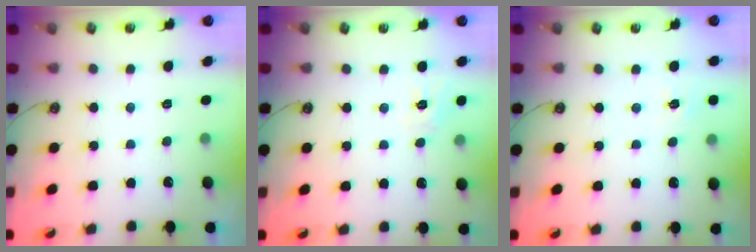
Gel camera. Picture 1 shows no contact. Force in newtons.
{"total": 4.8, "press": 4.8, "slide": 0.7}
{"total": 5.6, "press": 5.6, "slide": 0.5}